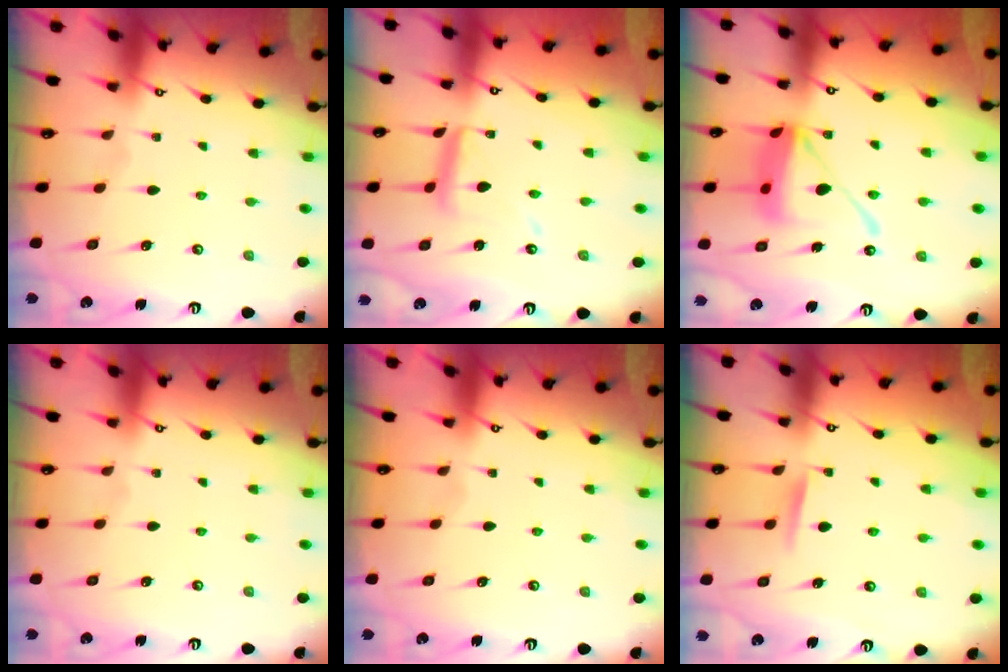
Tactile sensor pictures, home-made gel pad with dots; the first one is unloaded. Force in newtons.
{"total": 10.4, "press": 10.3, "slide": 0.8}
{"total": 15.5, "press": 15.4, "slide": 1.6}
{"total": 0.0}
{"total": 0.0}
{"total": 5.6, "press": 5.6, "slide": 0.6}